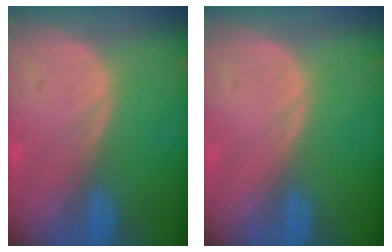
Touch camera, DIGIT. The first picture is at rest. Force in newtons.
{"total": 0.0}